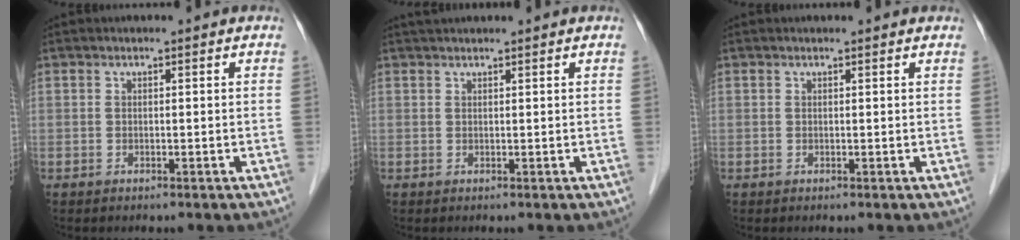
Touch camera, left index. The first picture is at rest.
{"total": 2.9, "force": [2.7, 0.1, 1.0], "torque": [-0.010, 0.032, 0.044]}
{"total": 1.6, "force": [1.5, 0.3, 0.3], "torque": [-0.014, 0.011, 0.014]}